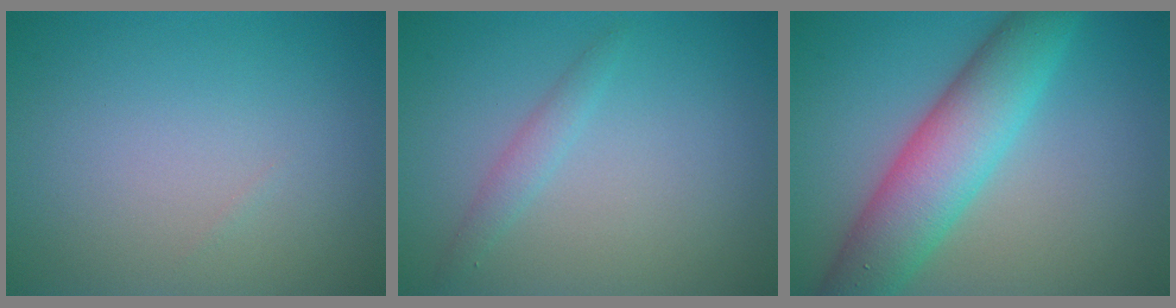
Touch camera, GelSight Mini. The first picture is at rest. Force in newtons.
{"total": 1.4, "press": 1.4, "slide": 0.0}
{"total": 7.6, "press": 7.6, "slide": 0.0}